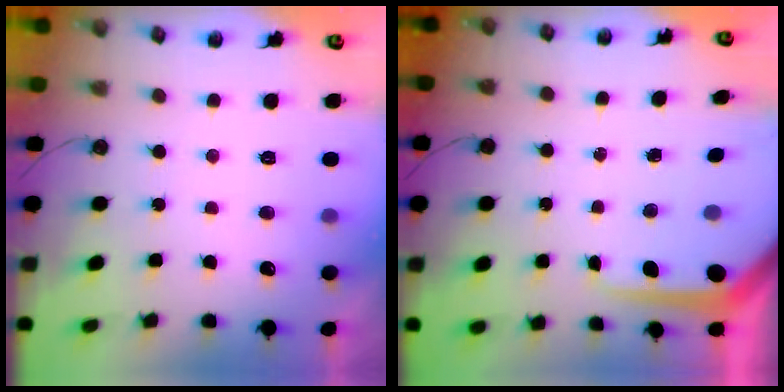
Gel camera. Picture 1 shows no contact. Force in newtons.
{"total": 7.8, "press": 7.8, "slide": 0.2}